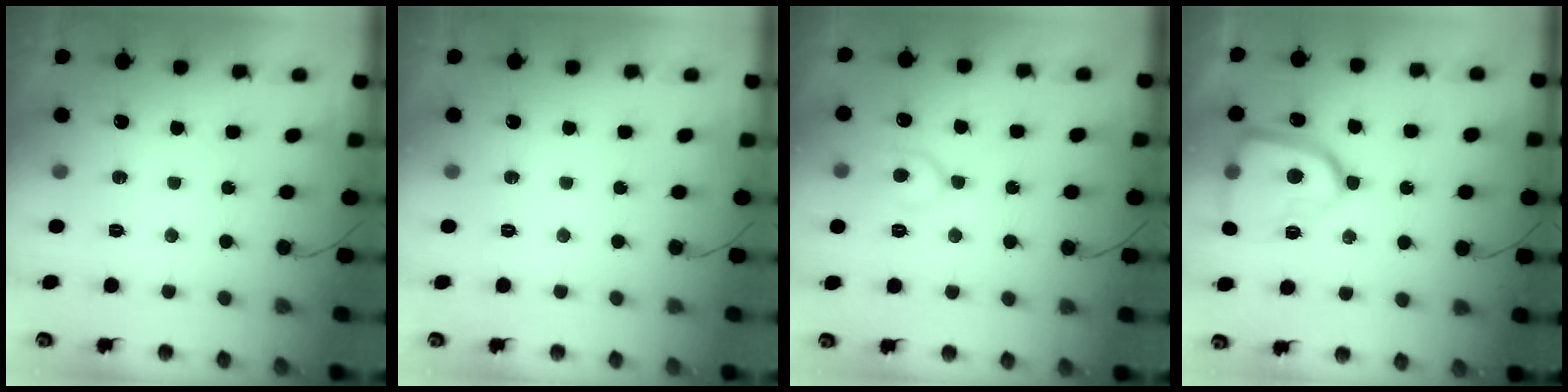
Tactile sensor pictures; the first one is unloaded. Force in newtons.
{"total": 0.0}
{"total": 9.3, "press": 9.3, "slide": 0.8}
{"total": 18.1, "press": 18.0, "slide": 1.4}